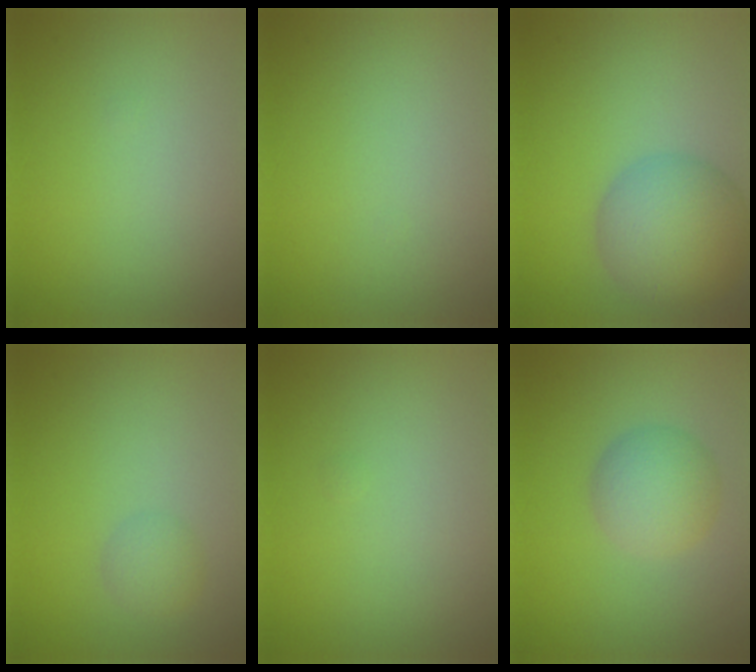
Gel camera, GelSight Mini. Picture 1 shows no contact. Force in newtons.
{"total": 0.0}
{"total": 6.3, "press": 6.3, "slide": 0.3}
{"total": 1.5, "press": 1.5, "slide": 0.0}
{"total": 0.0}
{"total": 3.5, "press": 3.5, "slide": 0.1}